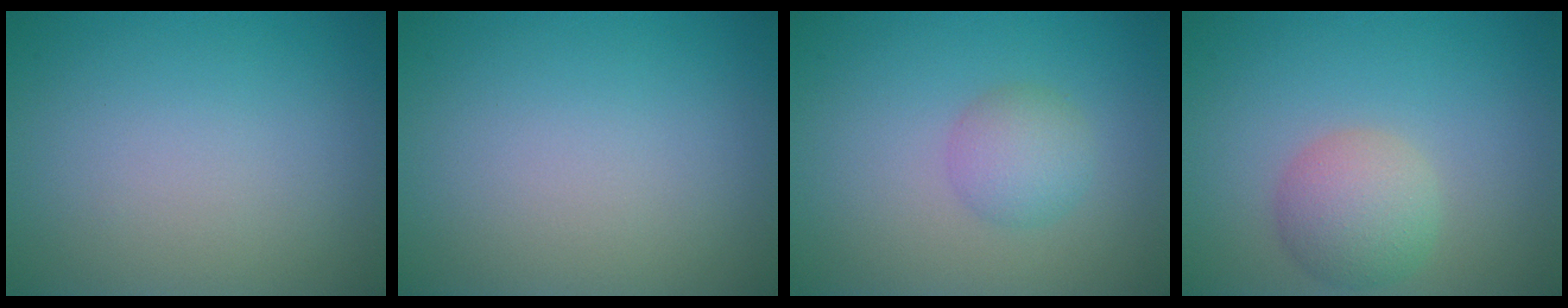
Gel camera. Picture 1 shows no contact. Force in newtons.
{"total": 0.0}
{"total": 2.5, "press": 2.4, "slide": 0.2}
{"total": 3.7, "press": 3.7, "slide": 0.2}